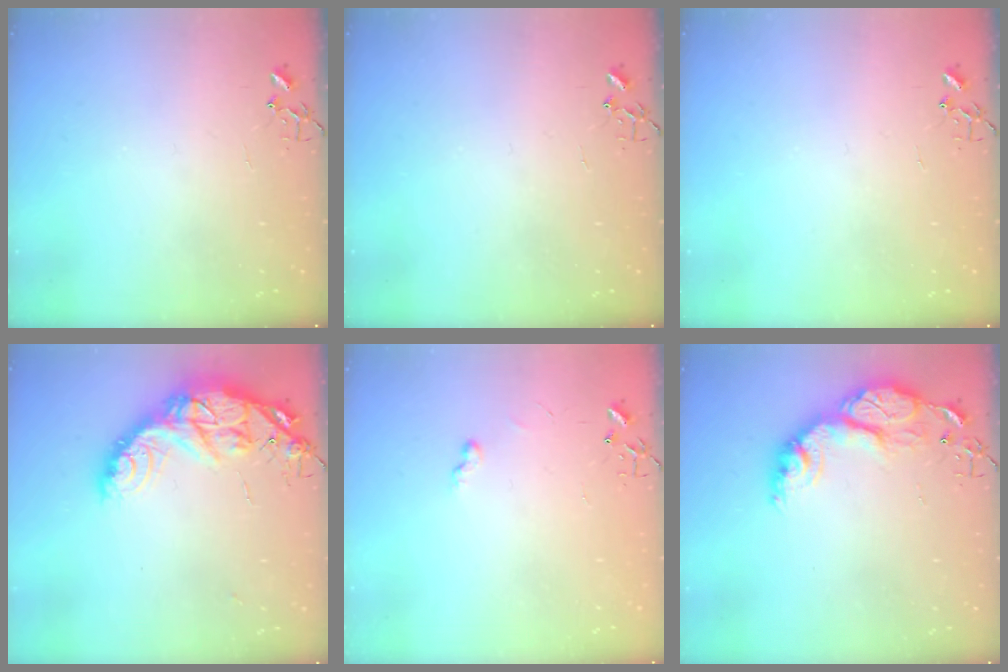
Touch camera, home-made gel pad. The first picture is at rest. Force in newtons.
{"total": 0.0}
{"total": 0.0}
{"total": 17.5, "press": 17.4, "slide": 1.4}
{"total": 5.2, "press": 5.2, "slide": 0.4}
{"total": 16.7, "press": 16.7, "slide": 1.3}